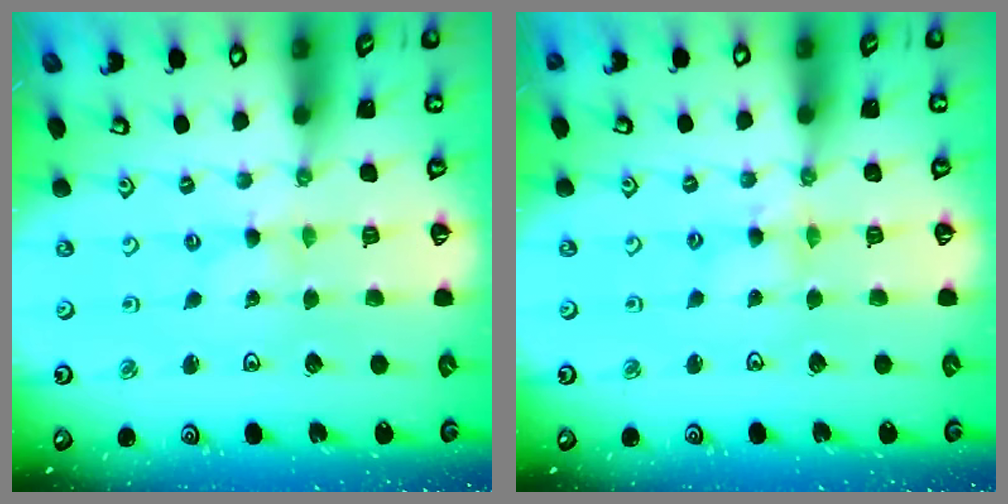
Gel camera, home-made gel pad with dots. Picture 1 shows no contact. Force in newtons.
{"total": 4.5, "press": 4.4, "slide": 0.4}